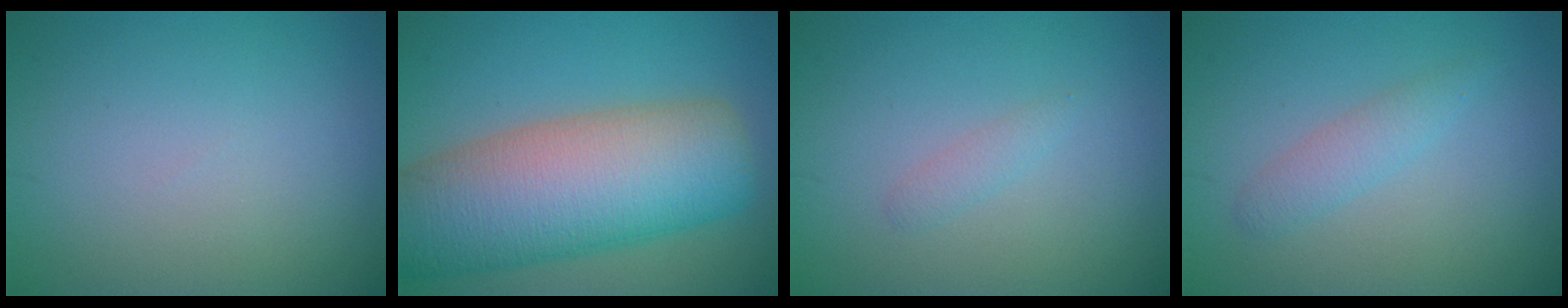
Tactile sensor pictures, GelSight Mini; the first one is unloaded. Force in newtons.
{"total": 12.4, "press": 12.4, "slide": 0.5}
{"total": 0.9, "press": 0.9, "slide": 0.0}
{"total": 1.7, "press": 1.7, "slide": 0.1}